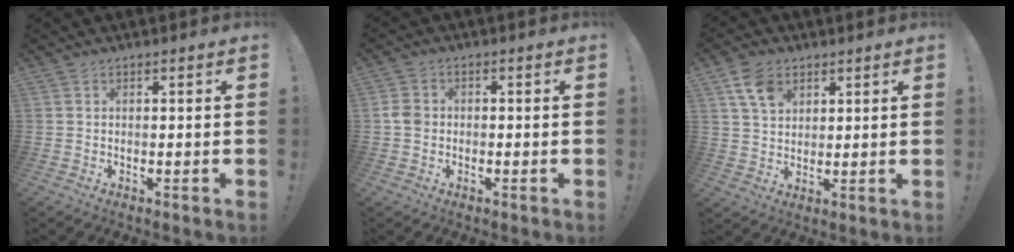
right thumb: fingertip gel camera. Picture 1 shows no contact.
{"total": 3.7, "force": [-1.2, 2.8, 2.1], "torque": [-0.049, 0.014, -0.021]}
{"total": 8.5, "force": [4.4, 5.8, 4.5], "torque": [-0.080, -0.006, 0.086]}